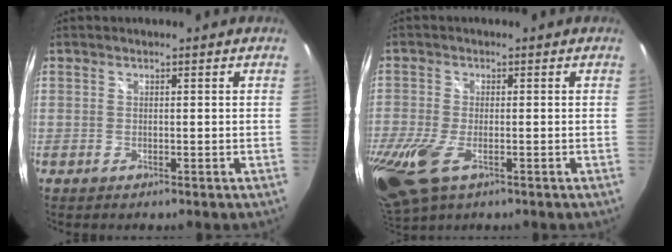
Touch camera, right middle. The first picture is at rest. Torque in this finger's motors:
{"motor_torque": [1.23, -0.91, 0.32, 0.21]}